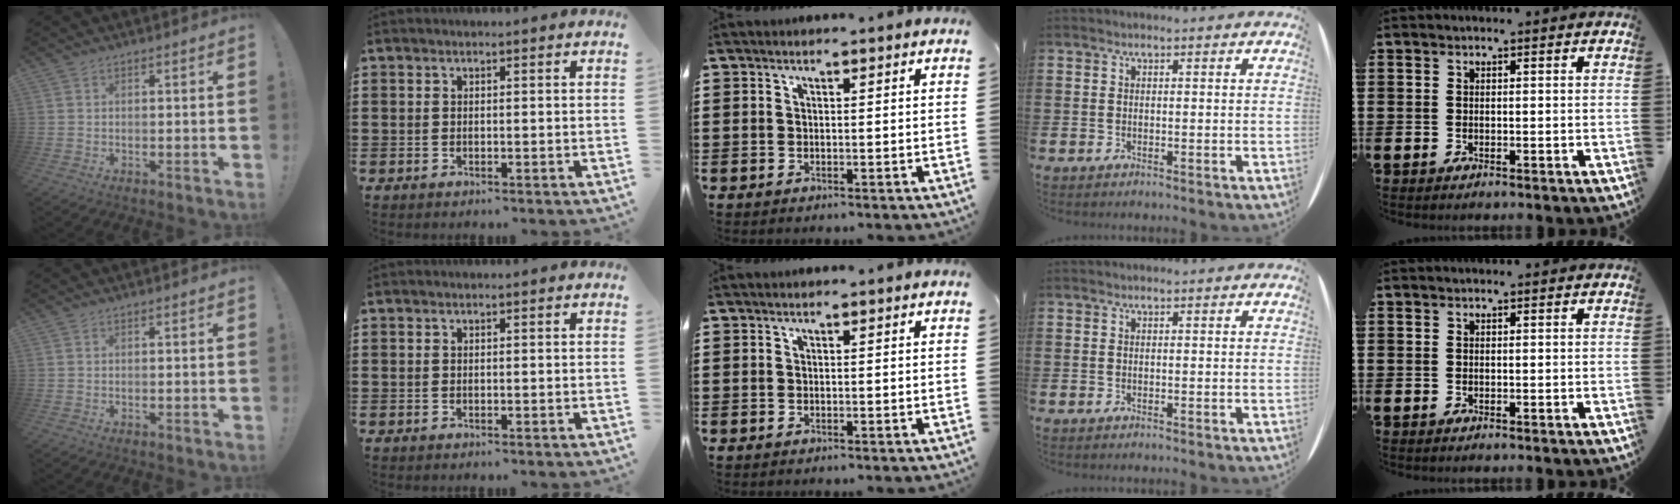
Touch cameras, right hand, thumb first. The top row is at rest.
{}